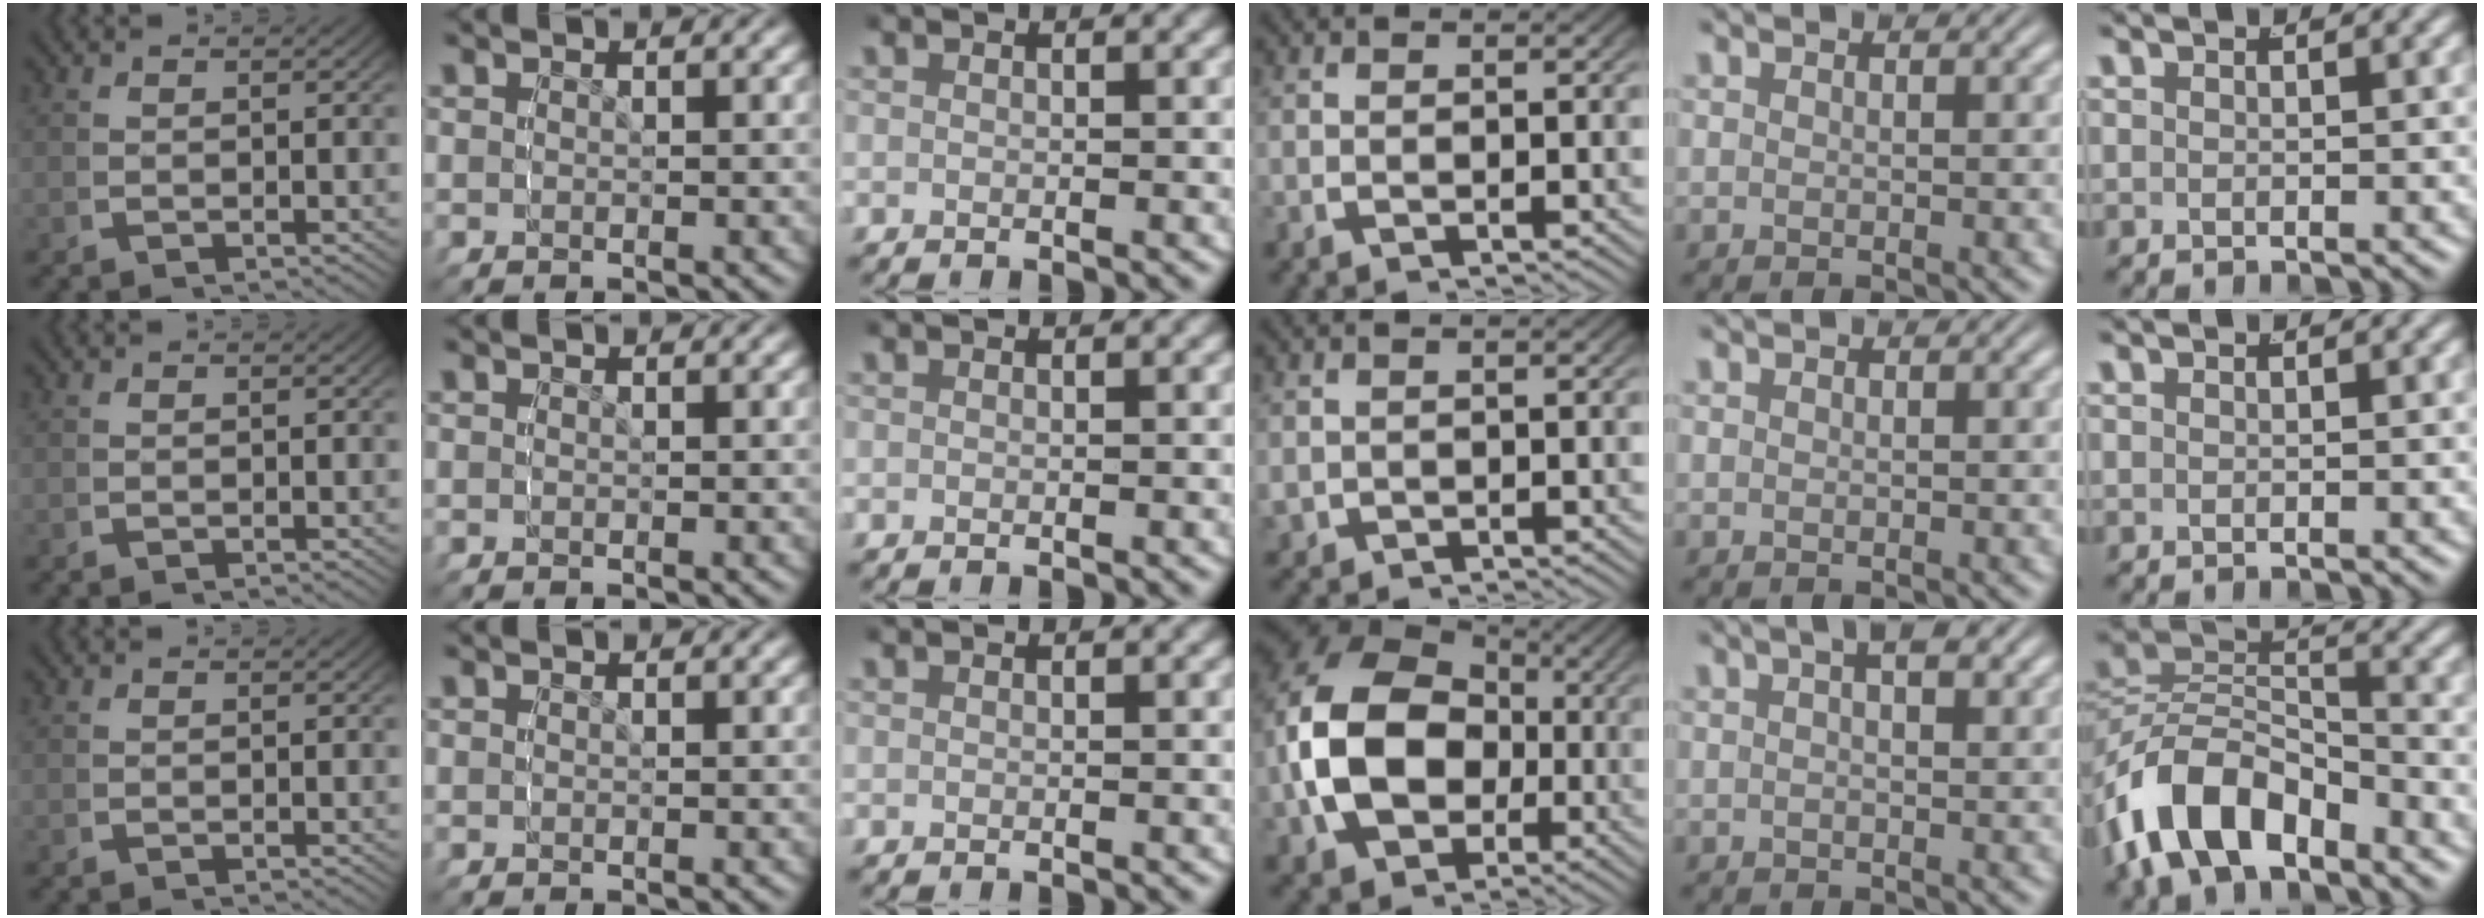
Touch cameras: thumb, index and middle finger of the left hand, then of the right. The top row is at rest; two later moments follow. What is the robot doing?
{"motion": "grasp_and_lifting", "object": "cloth"}